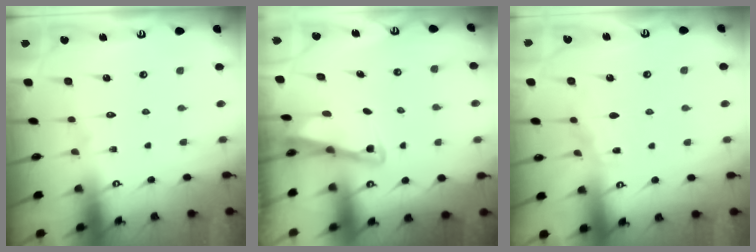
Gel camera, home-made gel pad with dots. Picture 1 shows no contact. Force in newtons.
{"total": 3.1, "press": 3.0, "slide": 0.4}
{"total": 3.9, "press": 3.9, "slide": 0.5}